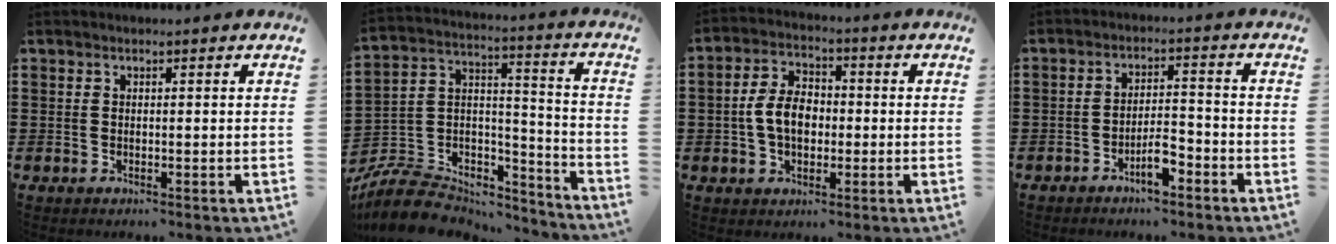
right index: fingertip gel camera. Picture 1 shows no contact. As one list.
[{"total": 8.6, "force": [-6.9, 4.6, 2.2], "torque": [-0.062, 0.010, -0.134]}, {"total": 6.7, "force": [-0.6, 4.4, 5.0], "torque": [-0.117, 0.007, -0.017]}, {"total": 4.6, "force": [-3.1, 1.4, 3.1], "torque": [-0.052, 0.010, -0.057]}]